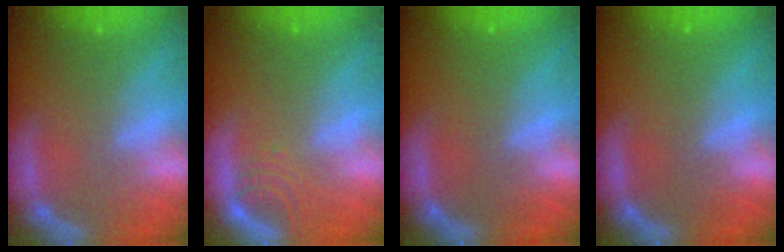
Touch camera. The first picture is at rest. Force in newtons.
{"total": 2.5}
{"total": 0.0}
{"total": 0.0}